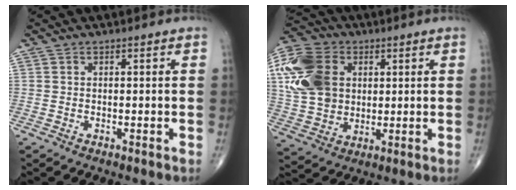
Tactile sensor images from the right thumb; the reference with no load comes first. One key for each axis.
{"total": 17.5, "fx": 4.0, "fy": 13.0, "fz": 11.0, "tx": -0.219, "ty": 0.006, "tz": 0.074}